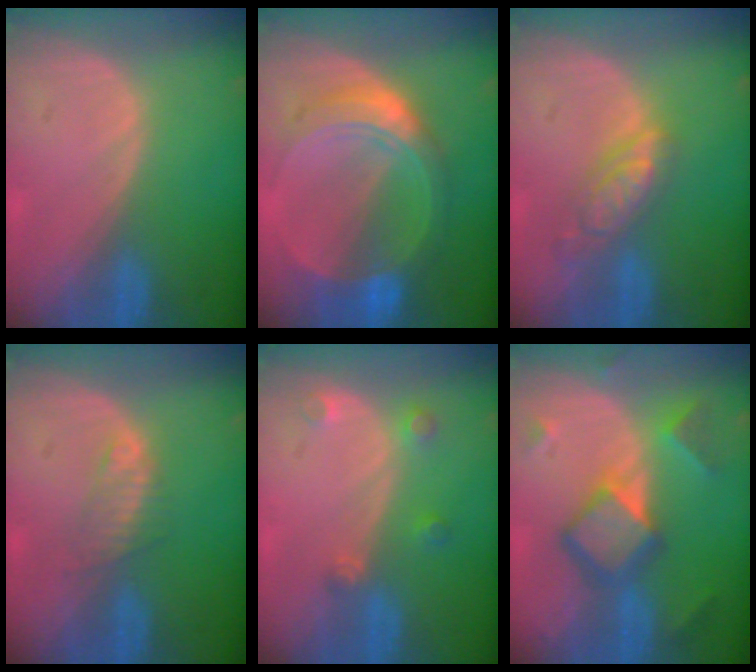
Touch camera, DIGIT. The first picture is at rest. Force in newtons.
{"total": 8.8, "press": 8.8, "slide": 0.6}
{"total": 5.8, "press": 5.1, "slide": 2.8}
{"total": 2.5, "press": 2.4, "slide": 0.3}
{"total": 2.6, "press": 2.6, "slide": 0.5}
{"total": 8.0, "press": 8.0, "slide": 0.5}